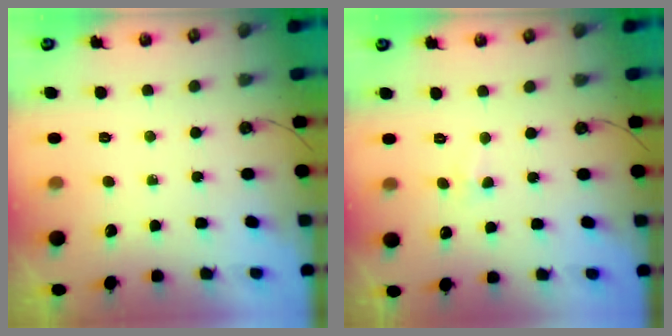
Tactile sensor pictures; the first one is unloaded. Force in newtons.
{"total": 2.7, "press": 2.0, "slide": 1.8}